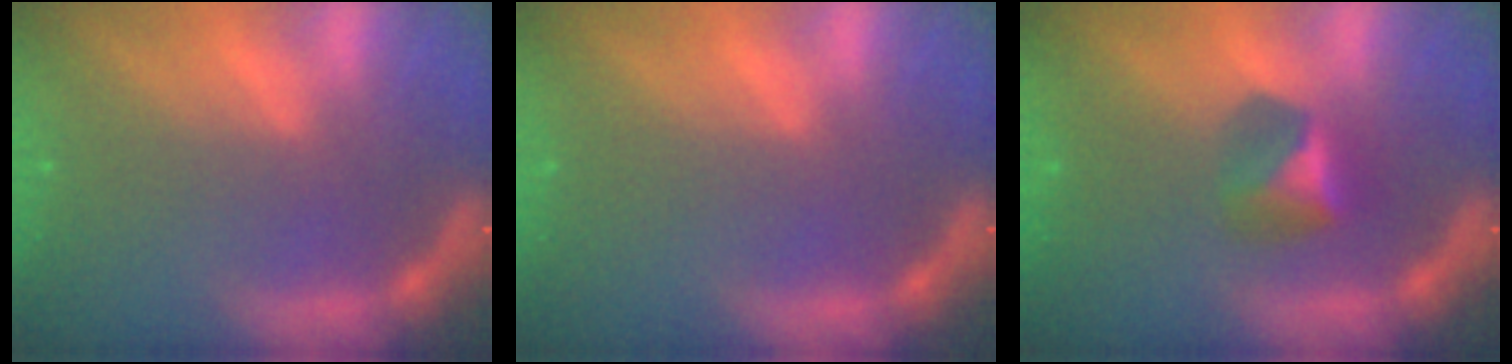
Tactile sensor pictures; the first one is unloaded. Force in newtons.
{"total": 0.0}
{"total": 2.9}